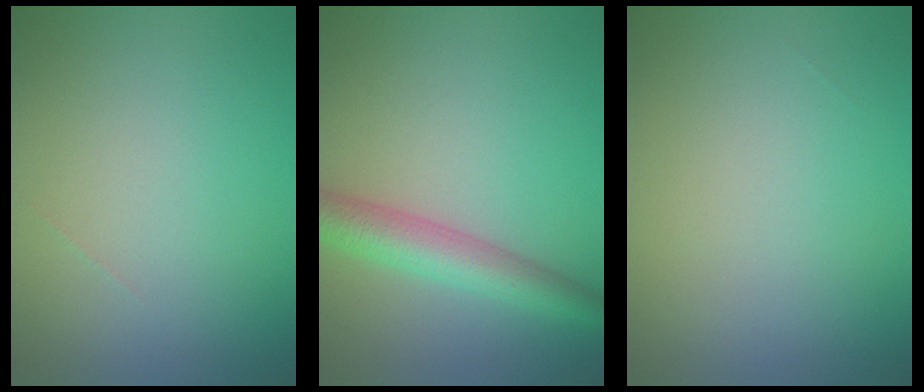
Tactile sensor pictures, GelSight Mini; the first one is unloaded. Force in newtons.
{"total": 4.3, "press": 4.3, "slide": 0.1}
{"total": 0.0}